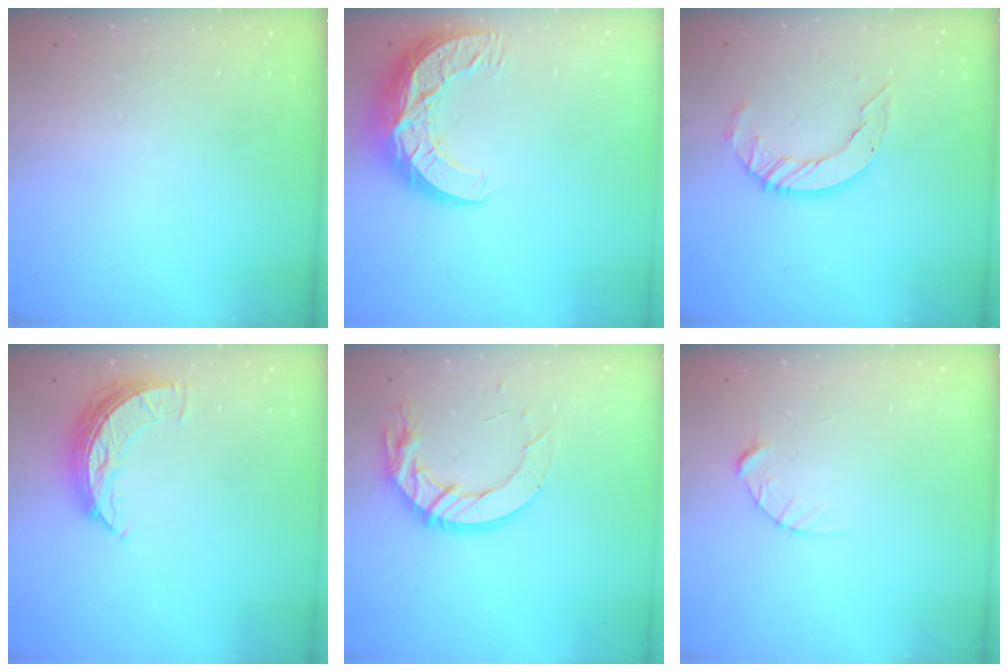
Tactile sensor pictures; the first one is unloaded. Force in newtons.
{"total": 13.5, "press": 13.5, "slide": 0.8}
{"total": 9.3, "press": 9.3, "slide": 0.9}
{"total": 7.8, "press": 7.8, "slide": 0.6}
{"total": 13.8, "press": 13.8, "slide": 1.0}
{"total": 4.7, "press": 4.7, "slide": 0.6}